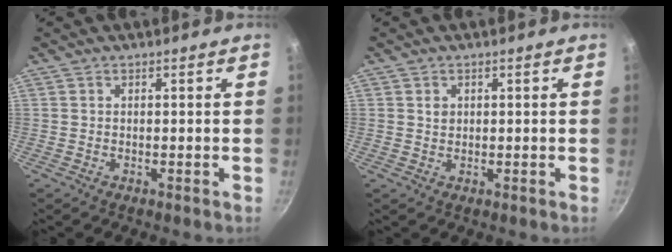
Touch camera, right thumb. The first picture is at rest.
{"total": 1.4, "force": [0.5, 1.2, 0.6], "torque": [-0.007, 0.001, 0.007]}